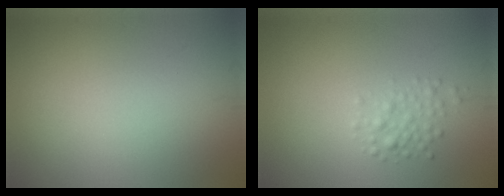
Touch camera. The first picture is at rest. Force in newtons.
{"total": 1.8, "press": 1.8, "slide": 0.1}